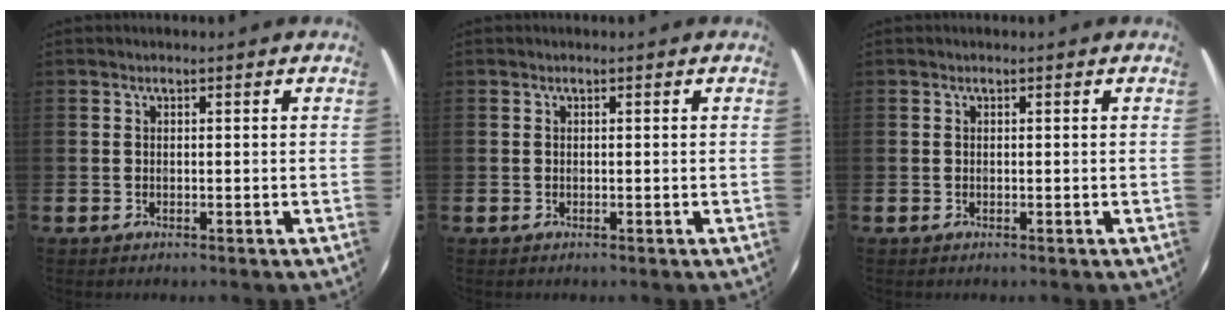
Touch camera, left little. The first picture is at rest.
{"total": 0.0}
{"total": 0.0}